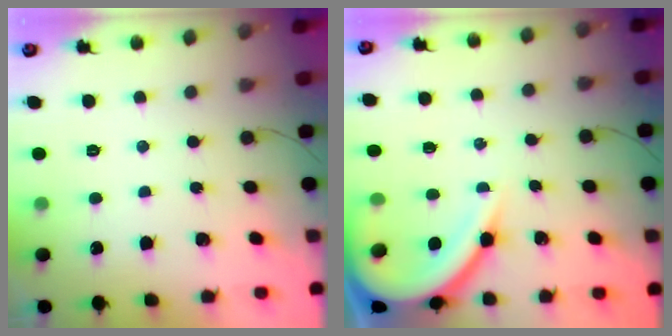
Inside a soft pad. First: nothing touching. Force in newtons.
{"total": 13.1, "press": 13.0, "slide": 1.6}